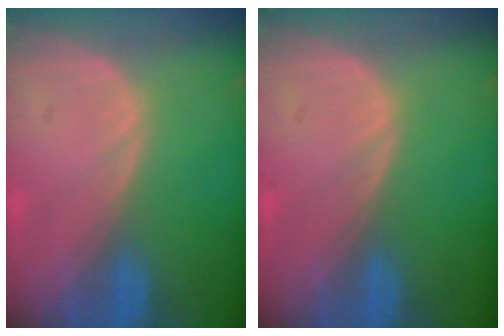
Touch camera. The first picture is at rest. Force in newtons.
{"total": 0.0}